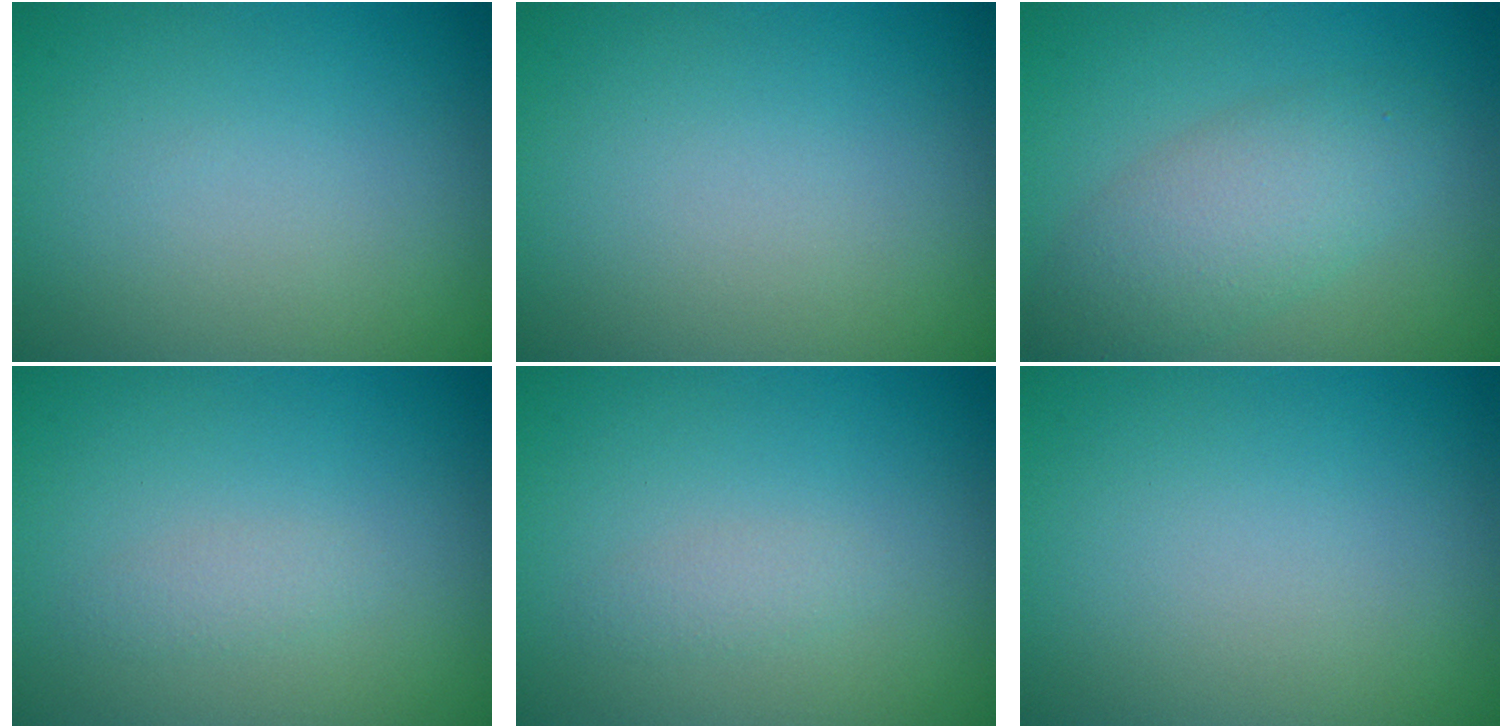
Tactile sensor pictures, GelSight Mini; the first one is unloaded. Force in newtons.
{"total": 0.0}
{"total": 4.2, "press": 4.2, "slide": 0.2}
{"total": 0.9, "press": 0.9, "slide": 0.0}
{"total": 0.9, "press": 0.9, "slide": 0.0}
{"total": 0.0}